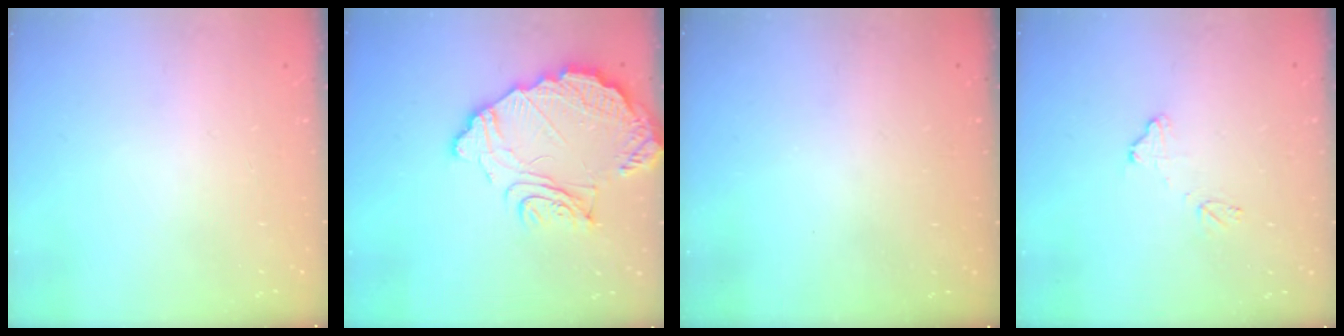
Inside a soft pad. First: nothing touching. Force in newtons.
{"total": 14.3, "press": 14.3, "slide": 1.1}
{"total": 3.2, "press": 3.2, "slide": 0.1}
{"total": 9.3, "press": 9.3, "slide": 0.6}